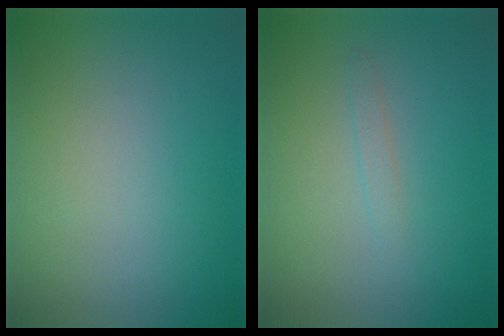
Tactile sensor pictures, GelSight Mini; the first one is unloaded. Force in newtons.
{"total": 0.8, "press": 0.8, "slide": 0.0}